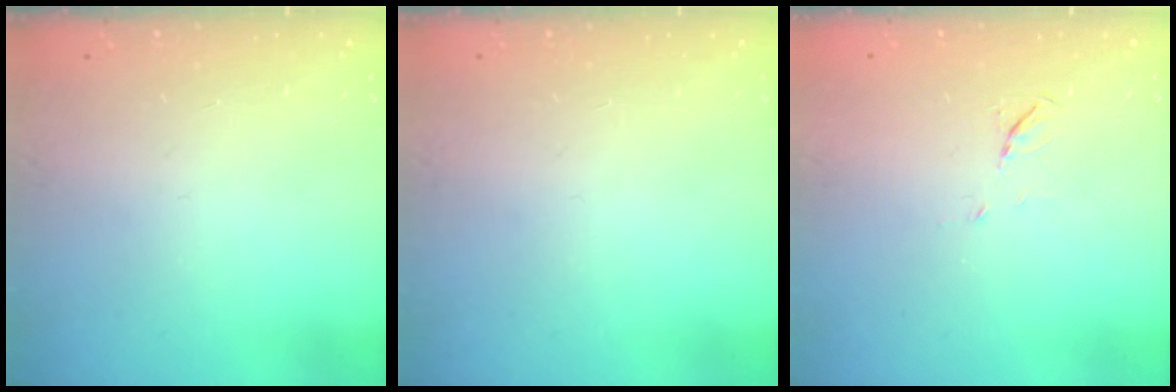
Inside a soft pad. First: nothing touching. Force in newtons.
{"total": 0.0}
{"total": 4.0, "press": 4.0, "slide": 0.6}